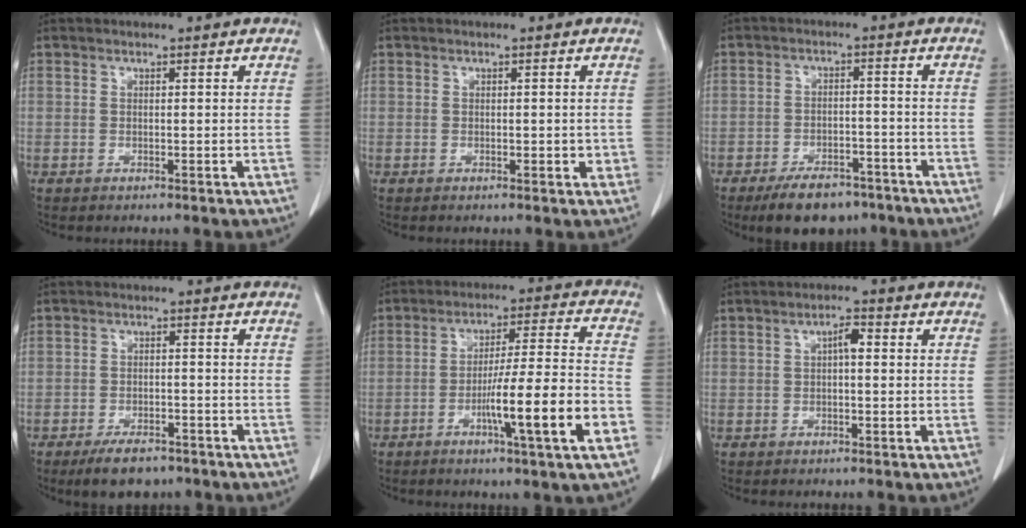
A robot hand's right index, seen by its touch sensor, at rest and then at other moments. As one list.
[{"total": 1.4, "force": [-0.2, 0.8, 1.2], "torque": [-0.011, 0.003, 0.002]}, {"total": 8.5, "force": [-6.5, 4.0, 3.9], "torque": [-0.060, 0.003, -0.101]}, {"total": 5.6, "force": [-4.2, 2.6, 2.7], "torque": [-0.044, -0.001, -0.065]}, {"total": 13.3, "force": [-4.9, -0.5, 12.4], "torque": [-0.202, -0.001, -0.078]}, {"total": 2.3, "force": [0.2, 0.7, 2.2], "torque": [-0.036, 0.006, 0.003]}]